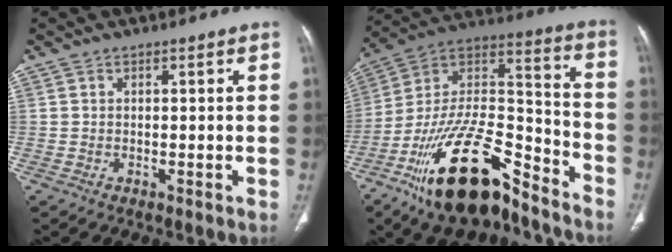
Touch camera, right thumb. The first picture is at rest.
{"total": 25.0, "force": [-16.8, 9.7, 15.8], "torque": [-0.287, 0.081, -0.296]}